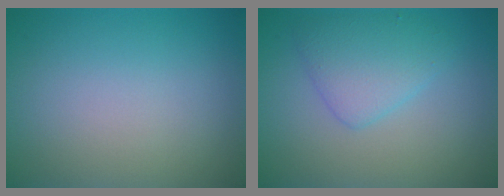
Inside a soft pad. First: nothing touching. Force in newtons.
{"total": 1.9, "press": 1.9, "slide": 0.1}